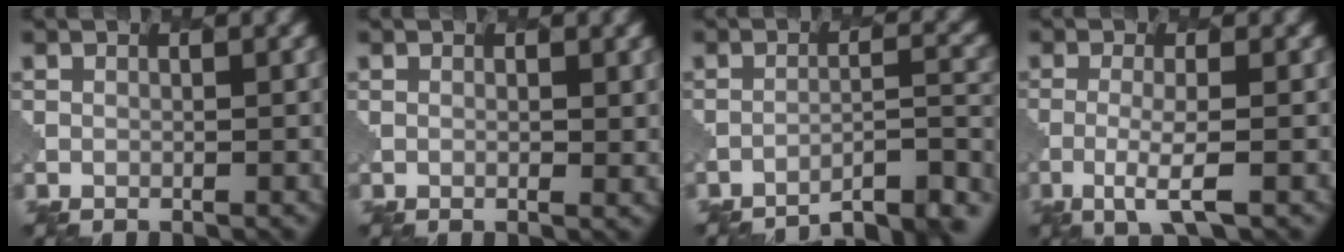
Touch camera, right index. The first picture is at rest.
{"total": 1.0, "force": [0.6, 0.2, 0.8], "torque": [-0.012, -0.005, 0.008]}
{"total": 8.5, "force": [-7.9, 1.5, 2.8], "torque": [-0.022, 0.014, -0.101]}
{"total": 3.1, "force": [-1.0, 0.5, 2.9], "torque": [-0.059, -0.003, -0.027]}